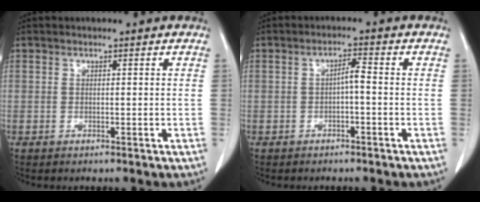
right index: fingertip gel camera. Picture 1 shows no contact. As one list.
[{"total": 2.3, "force": [-0.5, 0.3, 2.2], "torque": [-0.037, 0.007, -0.009]}]